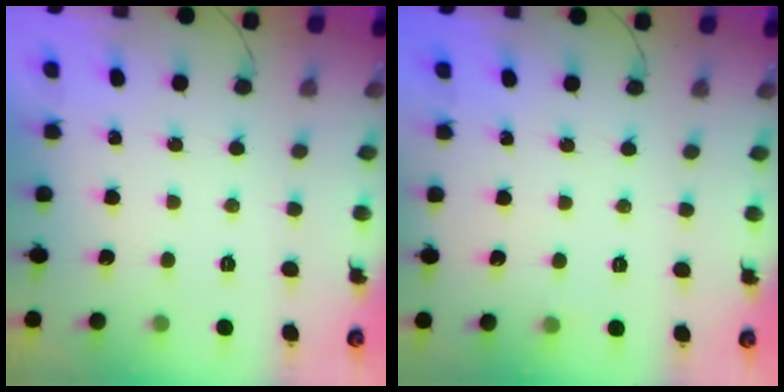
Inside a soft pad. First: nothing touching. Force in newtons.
{"total": 3.3, "press": 3.1, "slide": 1.1}